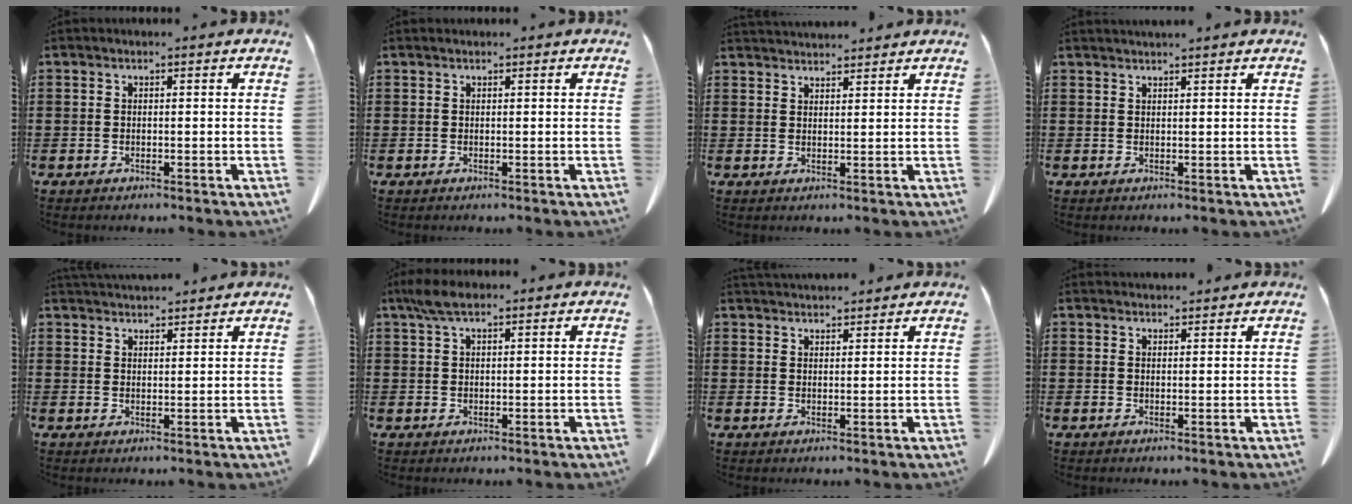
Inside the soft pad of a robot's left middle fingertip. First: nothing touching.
{"total": 0.0}
{"total": 2.6, "force": [2.6, 0.1, 0.0], "torque": [-0.006, -0.005, 0.049]}
{"total": 1.2, "force": [1.2, -0.1, 0.1], "torque": [-0.004, -0.002, 0.023]}
{"total": 3.1, "force": [3.1, 0.3, 0.2], "torque": [-0.012, -0.008, 0.059]}
{"total": 3.7, "force": [2.4, 1.2, 2.6], "torque": [-0.056, 0.006, 0.043]}
{"total": 2.7, "force": [2.7, 0.2, 0.0], "torque": [-0.008, -0.006, 0.052]}
{"total": 2.0, "force": [1.9, 0.2, 0.1], "torque": [-0.006, -0.001, 0.037]}